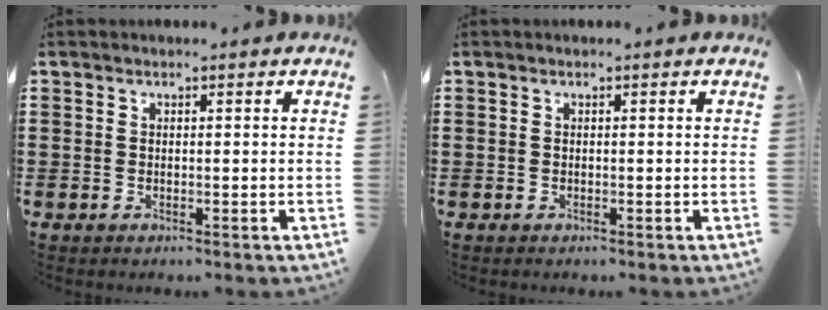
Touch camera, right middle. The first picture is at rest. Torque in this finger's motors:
{"motor_torque": [-0.77, -0.21, 0.00, 0.00]}